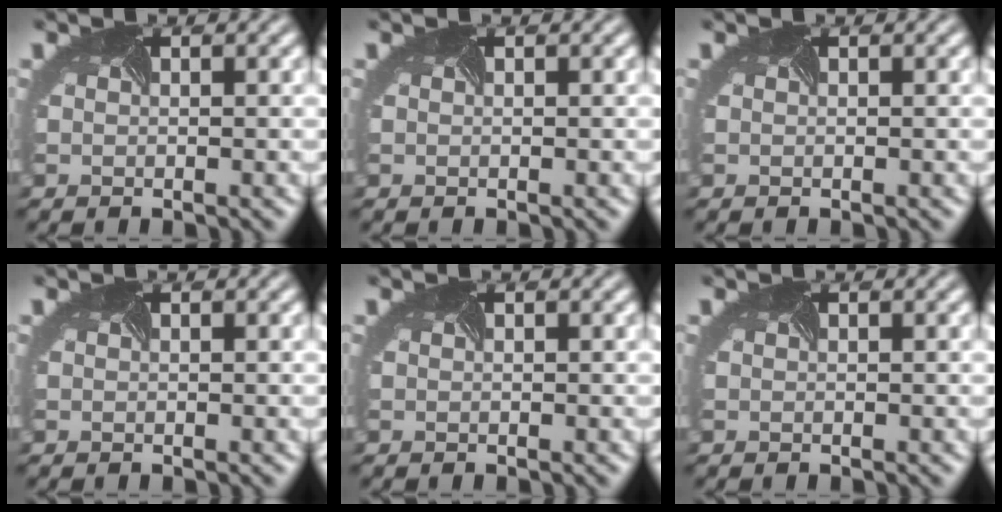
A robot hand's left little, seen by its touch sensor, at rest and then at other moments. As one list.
[{"total": 0.0}, {"total": 0.0}, {"total": 0.0}, {"total": 0.0}, {"total": 0.0}]